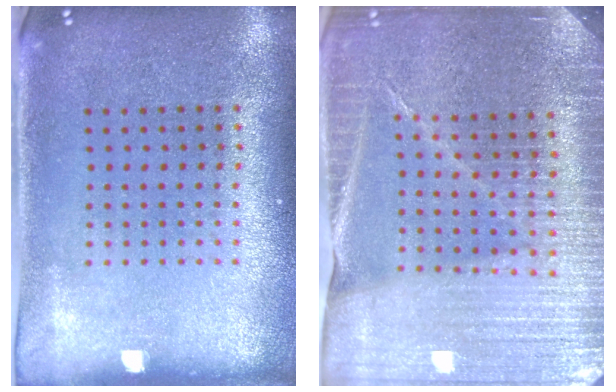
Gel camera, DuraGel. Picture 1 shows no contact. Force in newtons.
{"total": 4.2, "press": 3.9, "slide": 1.6}